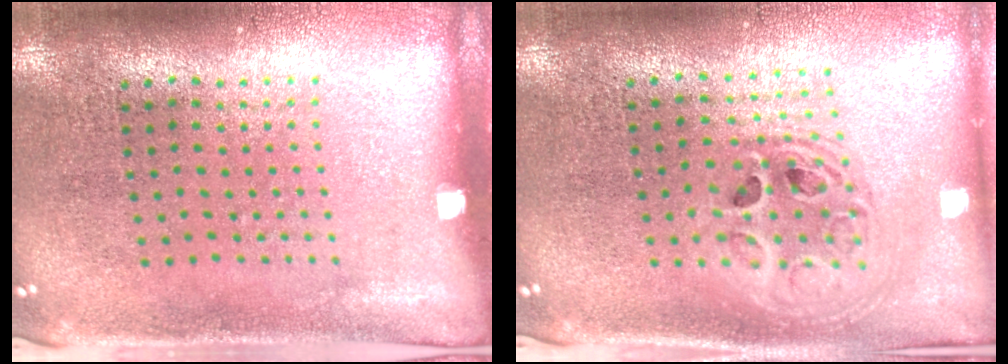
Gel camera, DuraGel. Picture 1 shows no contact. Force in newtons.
{"total": 1.9, "press": 1.6, "slide": 1.1}